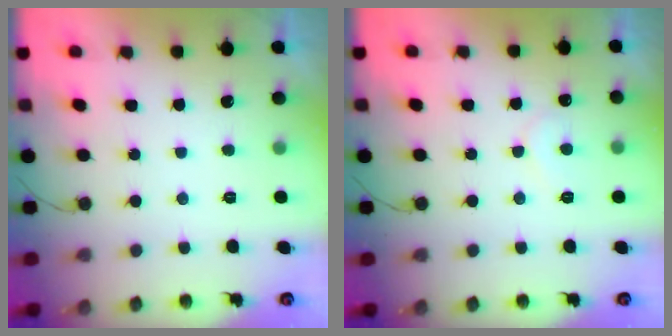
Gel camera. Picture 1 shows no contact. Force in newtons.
{"total": 5.5, "press": 5.5, "slide": 0.4}